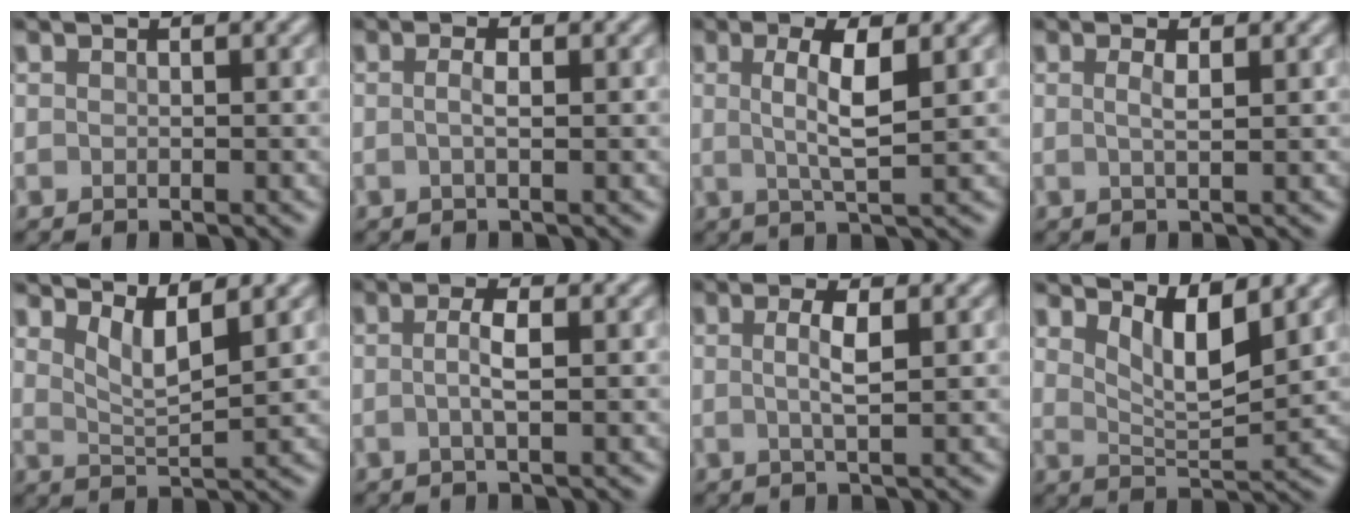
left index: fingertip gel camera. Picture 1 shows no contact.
{"total": 1.3, "force": [-0.2, 0.3, 1.2], "torque": [-0.027, 0.003, -0.009]}
{"total": 4.0, "force": [0.5, 0.9, 3.9], "torque": [-0.075, -0.002, 0.006]}
{"total": 1.4, "force": [0.1, 0.3, 1.4], "torque": [-0.024, 0.000, -0.004]}
{"total": 3.4, "force": [2.0, 0.7, 2.6], "torque": [-0.049, -0.008, 0.037]}
{"total": 2.2, "force": [-0.3, 0.4, 2.1], "torque": [-0.044, 0.005, -0.009]}
{"total": 2.5, "force": [0.1, 0.5, 2.4], "torque": [-0.047, 0.000, -0.001]}
{"total": 4.5, "force": [2.3, 1.3, 3.6], "torque": [-0.069, -0.014, 0.040]}